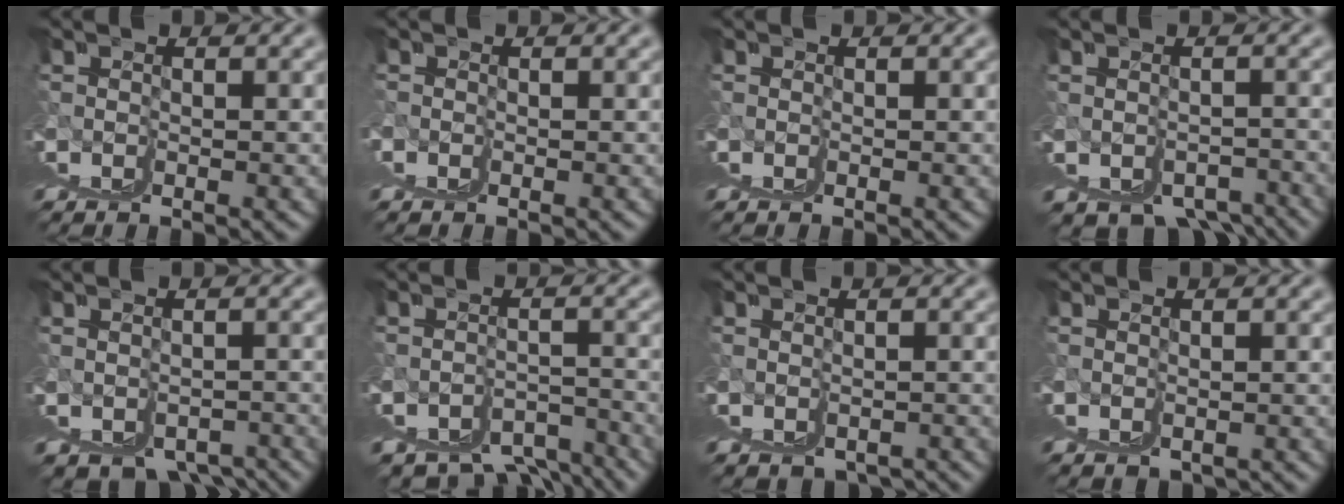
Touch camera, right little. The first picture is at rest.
{"total": 1.1, "force": [0.7, -0.6, -0.5], "torque": [0.017, 0.008, 0.010]}
{"total": 0.0}
{"total": 4.1, "force": [-1.4, 2.2, 3.1], "torque": [-0.050, -0.012, -0.013]}
{"total": 3.9, "force": [-1.7, 2.3, 2.6], "torque": [-0.044, -0.018, -0.016]}
{"total": 4.0, "force": [-0.9, 1.8, 3.4], "torque": [-0.057, -0.010, -0.002]}
{"total": 2.6, "force": [-1.3, 2.0, 1.2], "torque": [-0.017, -0.018, -0.013]}
{"total": 1.3, "force": [-0.7, 1.1, 0.2], "torque": [0.000, -0.011, -0.007]}